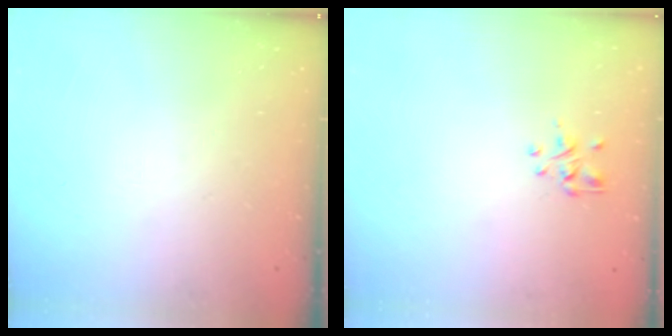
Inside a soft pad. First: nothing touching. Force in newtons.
{"total": 1.2, "press": 1.0, "slide": 0.6}